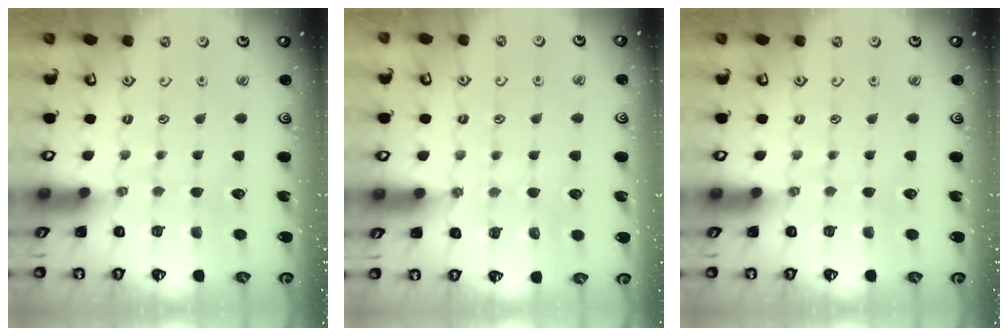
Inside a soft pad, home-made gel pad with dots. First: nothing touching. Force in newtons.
{"total": 5.0, "press": 4.9, "slide": 0.6}
{"total": 0.0}